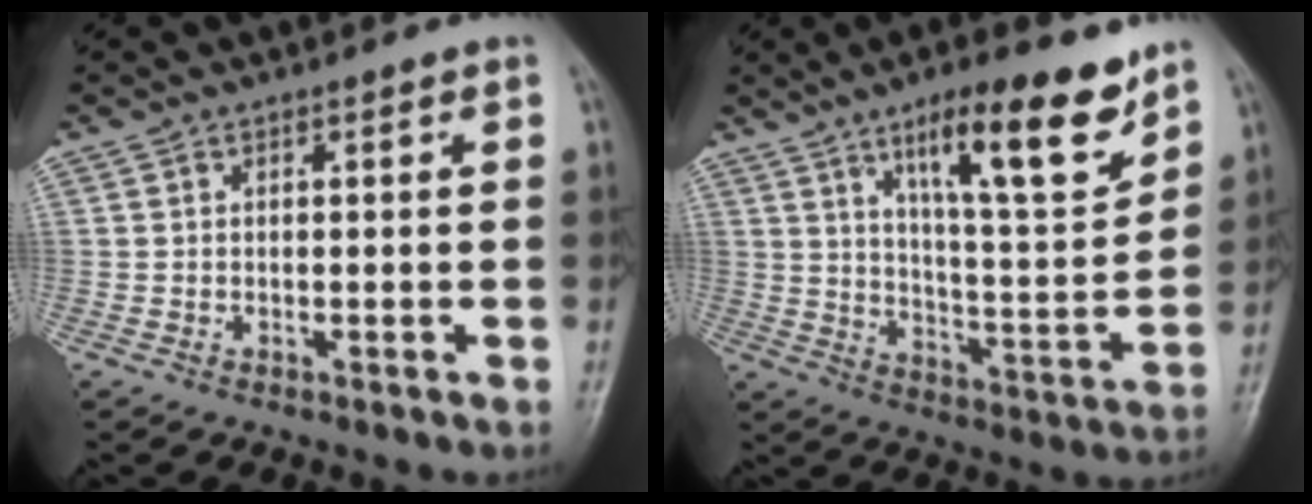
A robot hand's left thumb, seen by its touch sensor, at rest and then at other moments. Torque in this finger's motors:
{"motor_torque": [1.65, 1.63, 1.48, -1.29, 0.32]}